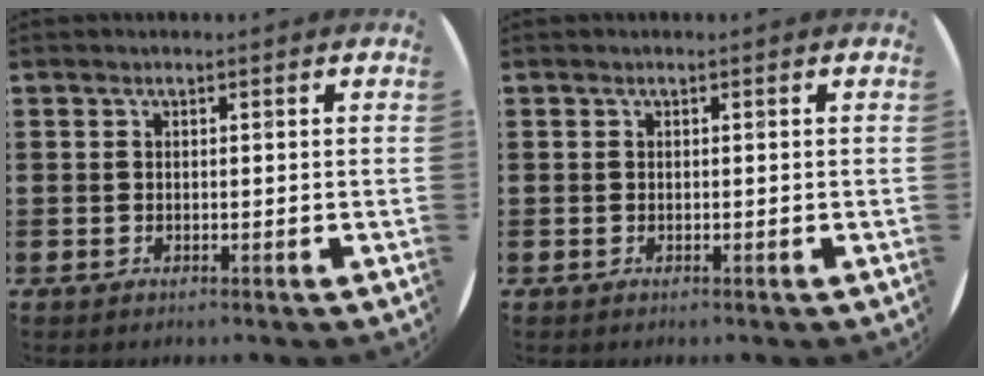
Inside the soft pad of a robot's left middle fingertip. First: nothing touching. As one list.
[{"total": 0.0}]